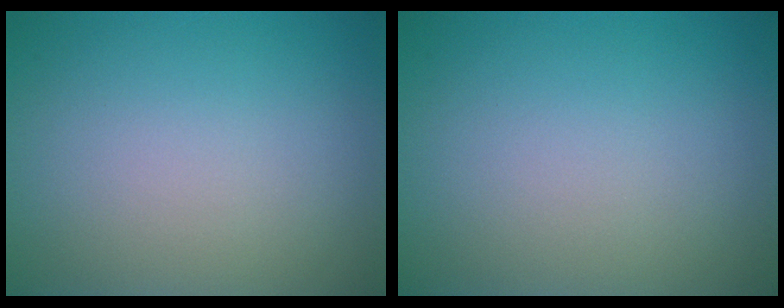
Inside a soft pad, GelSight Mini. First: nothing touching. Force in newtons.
{"total": 0.0}